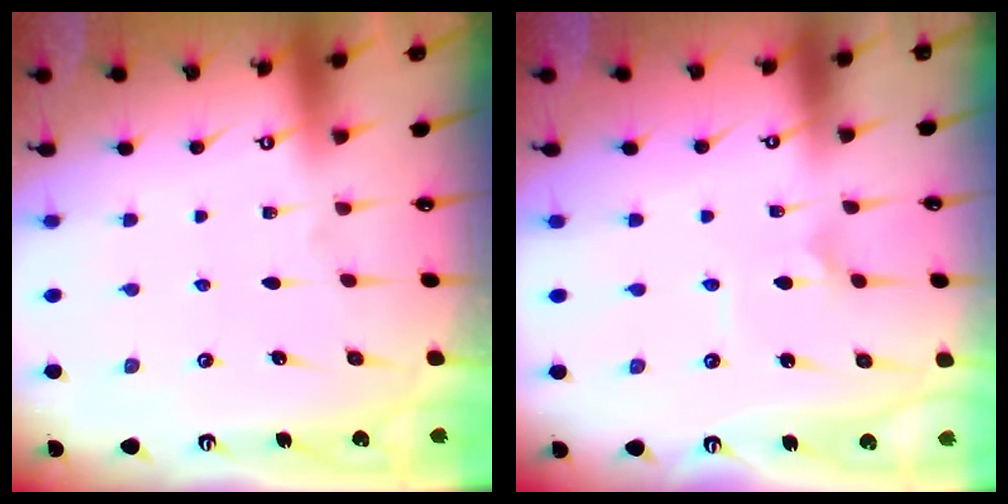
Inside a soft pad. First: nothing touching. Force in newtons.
{"total": 2.7, "press": 2.7, "slide": 0.2}